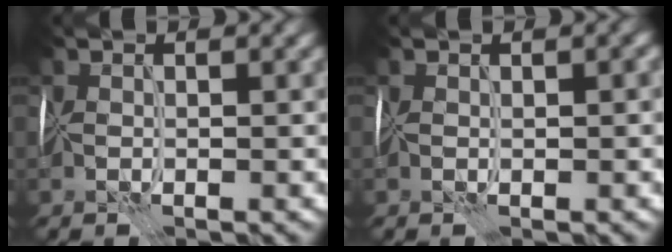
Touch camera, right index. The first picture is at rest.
{"total": 0.7, "force": [0.1, 0.5, 0.5], "torque": [-0.009, 0.002, 0.003]}